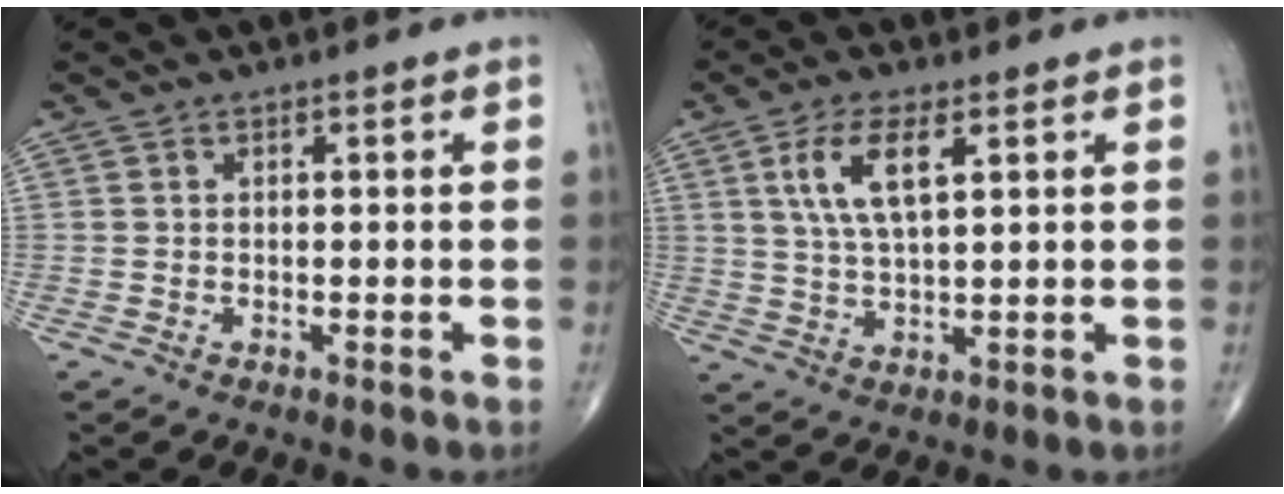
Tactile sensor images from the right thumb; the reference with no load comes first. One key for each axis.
{"total": 8.2, "fx": 3.1, "fy": 3.0, "fz": 6.9, "tx": -0.141, "ty": -0.008, "tz": 0.064}